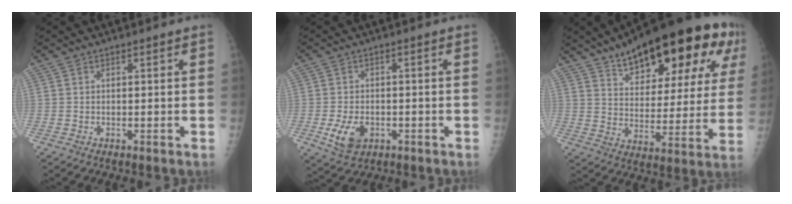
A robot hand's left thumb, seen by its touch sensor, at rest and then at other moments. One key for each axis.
{"total": 6.0, "fx": -2.0, "fy": 4.0, "fz": 4.0, "tx": -0.069, "ty": 0.002, "tz": -0.027}
{"total": 26.5, "fx": 14.8, "fy": 10.9, "fz": 19.2, "tx": -0.240, "ty": -0.019, "tz": 0.215}